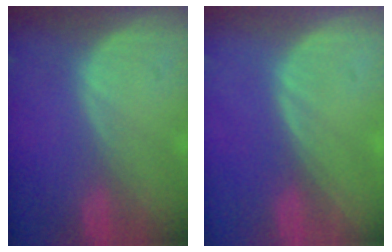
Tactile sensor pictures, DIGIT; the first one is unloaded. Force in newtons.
{"total": 0.0}